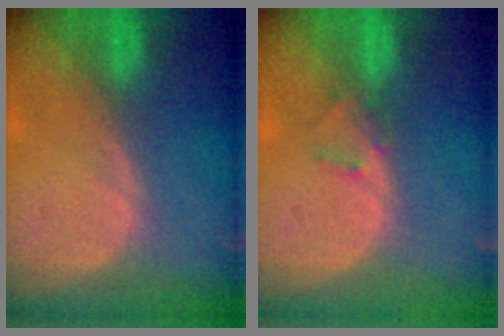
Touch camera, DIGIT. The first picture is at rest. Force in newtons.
{"total": 1.3, "press": 1.1, "slide": 0.8}